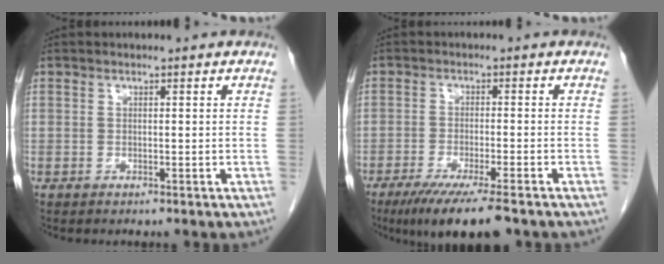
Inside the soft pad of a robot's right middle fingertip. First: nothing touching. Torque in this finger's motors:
{"motor_torque": [1.13, -0.88, 0.34, 0.06]}